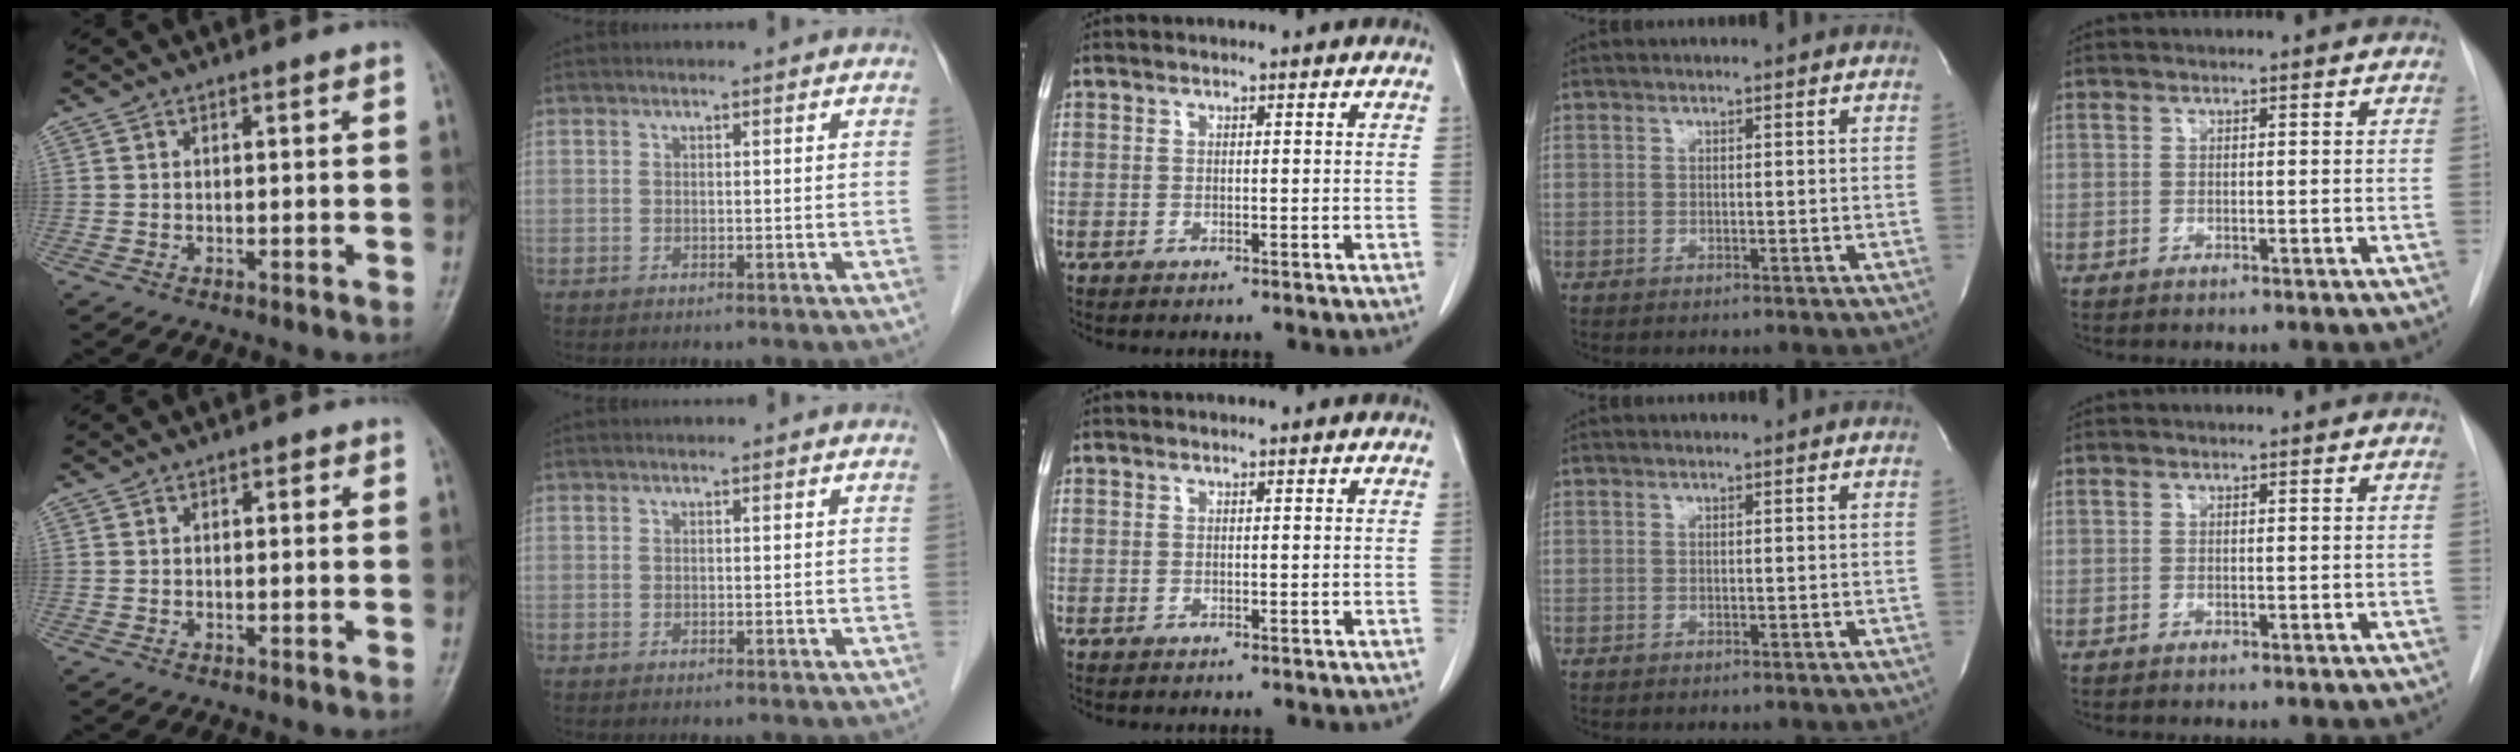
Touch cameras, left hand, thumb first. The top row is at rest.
{"thumb": {"total": 0.7, "force": [0.2, 0.5, 0.4], "torque": [0.003, 0.001, -0.001]}}